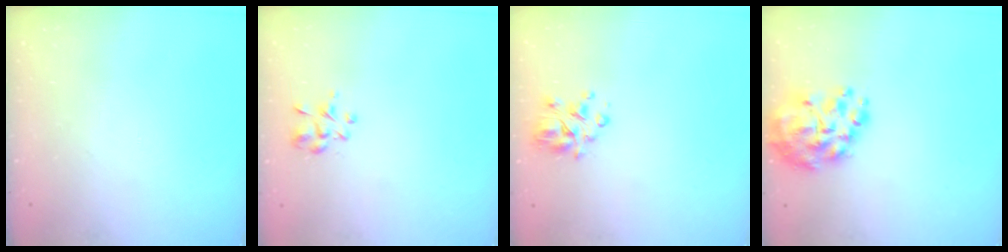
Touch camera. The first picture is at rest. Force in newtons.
{"total": 3.0, "press": 2.9, "slide": 0.8}
{"total": 5.9, "press": 5.5, "slide": 2.0}
{"total": 13.5, "press": 12.9, "slide": 3.9}